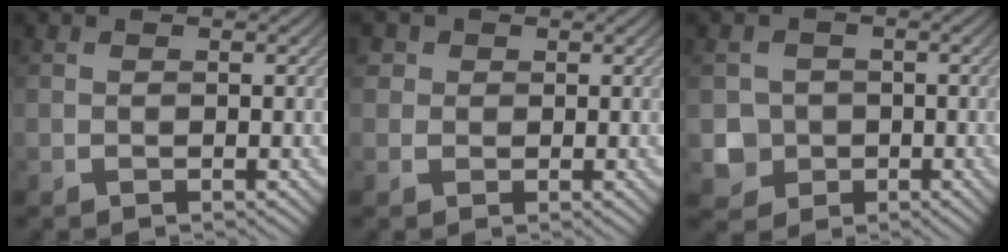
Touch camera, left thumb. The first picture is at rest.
{"total": 2.3, "force": [0.9, 2.0, 0.4], "torque": [-0.013, 0.006, 0.006]}
{"total": 4.0, "force": [-0.9, 3.8, 0.9], "torque": [-0.025, -0.005, -0.029]}